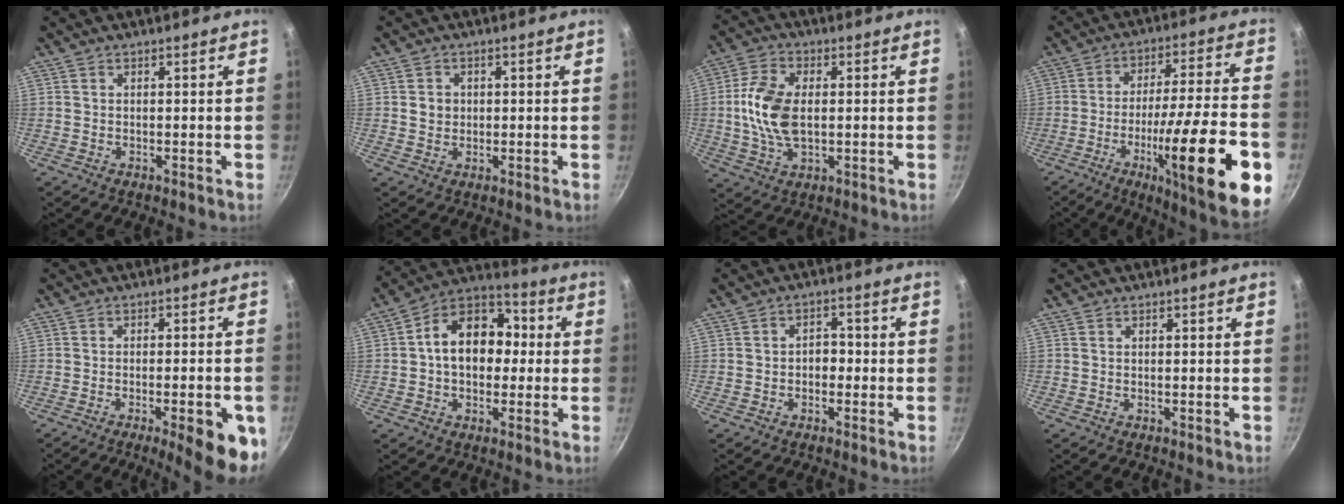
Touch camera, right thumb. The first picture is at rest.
{"total": 2.7, "force": [0.2, 2.5, 1.1], "torque": [-0.006, 0.005, 0.003]}
{"total": 11.1, "force": [0.2, 6.4, 9.0], "torque": [-0.174, 0.011, 0.000]}
{"total": 27.0, "force": [-9.5, 5.3, 24.7], "torque": [-0.345, 0.029, -0.142]}
{"total": 12.1, "force": [-4.9, 3.5, 10.5], "torque": [-0.112, 0.014, -0.062]}
{"total": 14.6, "force": [0.7, 10.7, 9.9], "torque": [-0.106, 0.038, -0.009]}
{"total": 2.9, "force": [-0.9, 2.2, 1.7], "torque": [-0.001, 0.015, -0.016]}
{"total": 0.0}